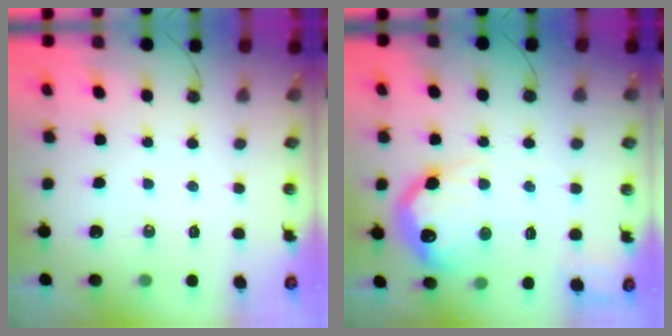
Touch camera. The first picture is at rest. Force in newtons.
{"total": 18.7, "press": 18.7, "slide": 1.7}